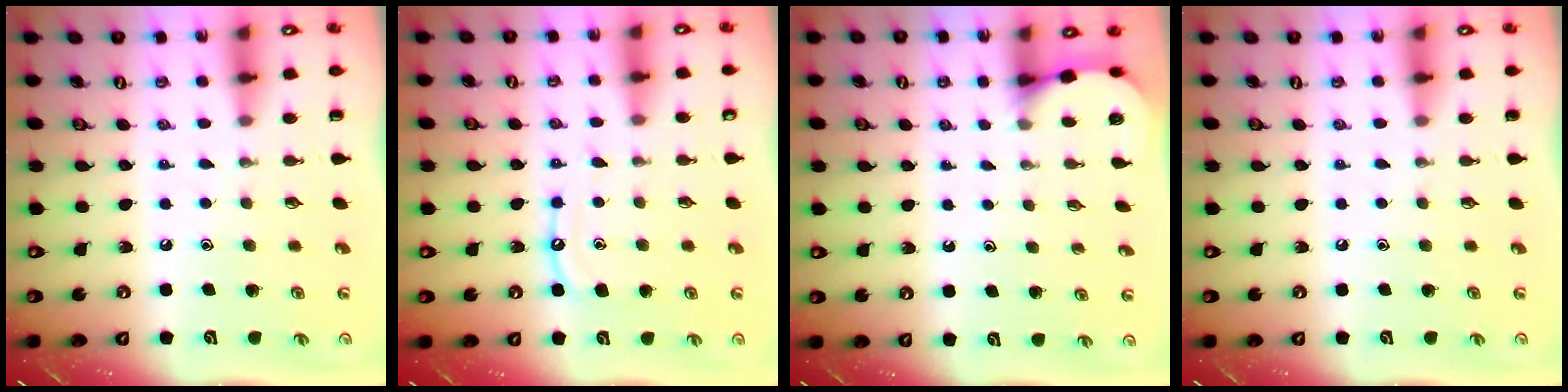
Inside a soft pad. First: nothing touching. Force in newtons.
{"total": 8.1, "press": 8.1, "slide": 0.7}
{"total": 2.3, "press": 2.3, "slide": 0.2}
{"total": 0.0}